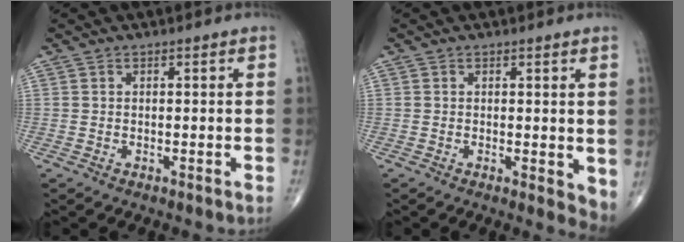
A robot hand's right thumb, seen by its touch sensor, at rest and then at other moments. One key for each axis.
{"total": 3.8, "fx": 0.4, "fy": 1.6, "fz": 3.4, "tx": -0.037, "ty": -0.011, "tz": 0.005}